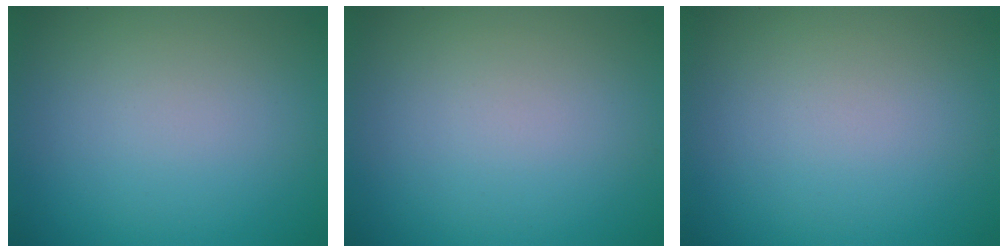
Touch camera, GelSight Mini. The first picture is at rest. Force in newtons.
{"total": 0.0}
{"total": 0.0}